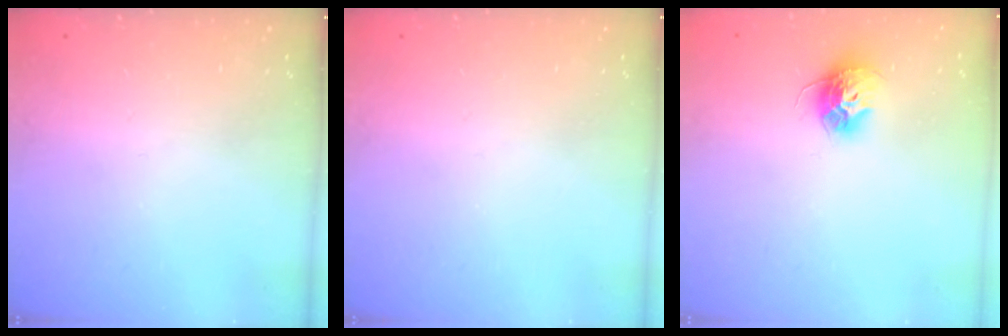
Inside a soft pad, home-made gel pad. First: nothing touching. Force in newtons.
{"total": 0.0}
{"total": 10.4, "press": 10.4, "slide": 0.5}